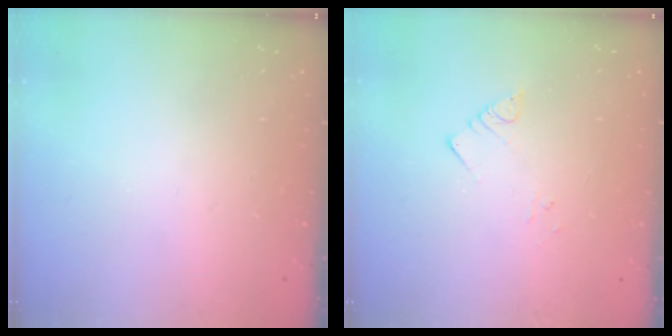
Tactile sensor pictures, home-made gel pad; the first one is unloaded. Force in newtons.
{"total": 2.9, "press": 2.9, "slide": 0.2}